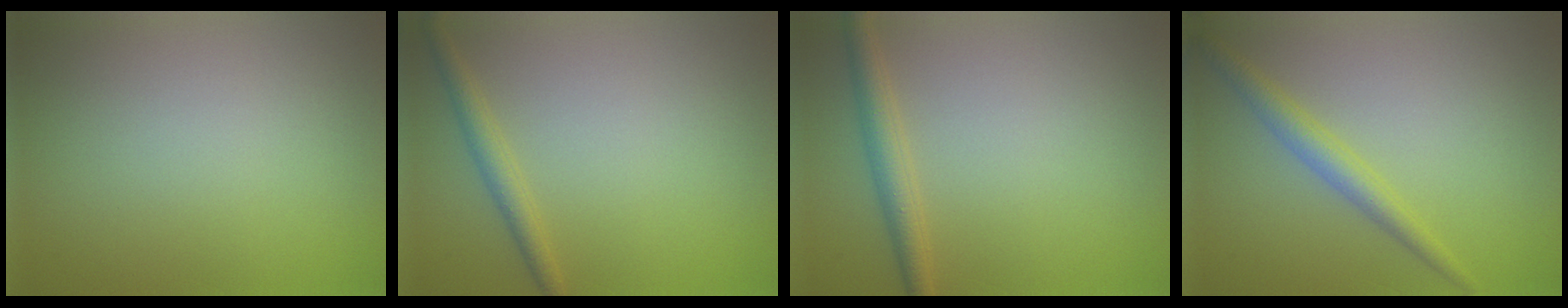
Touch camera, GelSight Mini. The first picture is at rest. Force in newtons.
{"total": 2.0, "press": 2.0, "slide": 0.1}
{"total": 2.6, "press": 2.6, "slide": 0.0}
{"total": 2.4, "press": 2.4, "slide": 0.1}